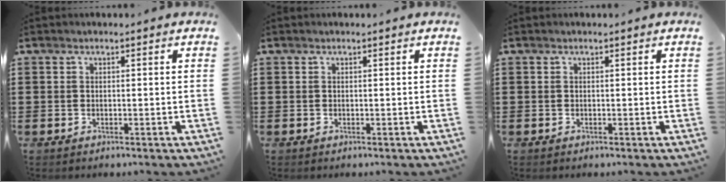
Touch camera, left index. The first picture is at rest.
{"total": 0.0}
{"total": 0.0}